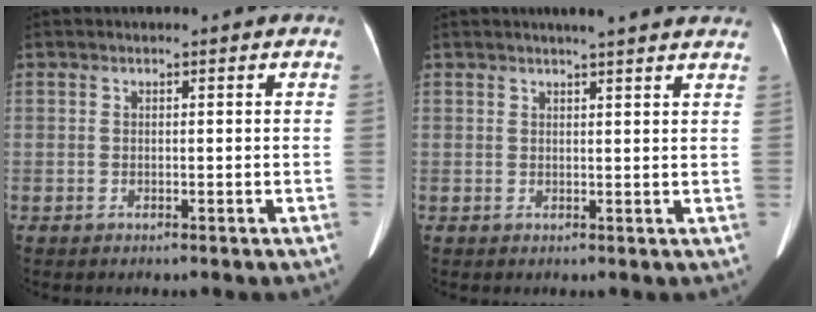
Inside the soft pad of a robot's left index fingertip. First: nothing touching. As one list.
[{"total": 8.8, "force": [7.7, 0.4, 4.2], "torque": [-0.051, 0.018, 0.076]}]